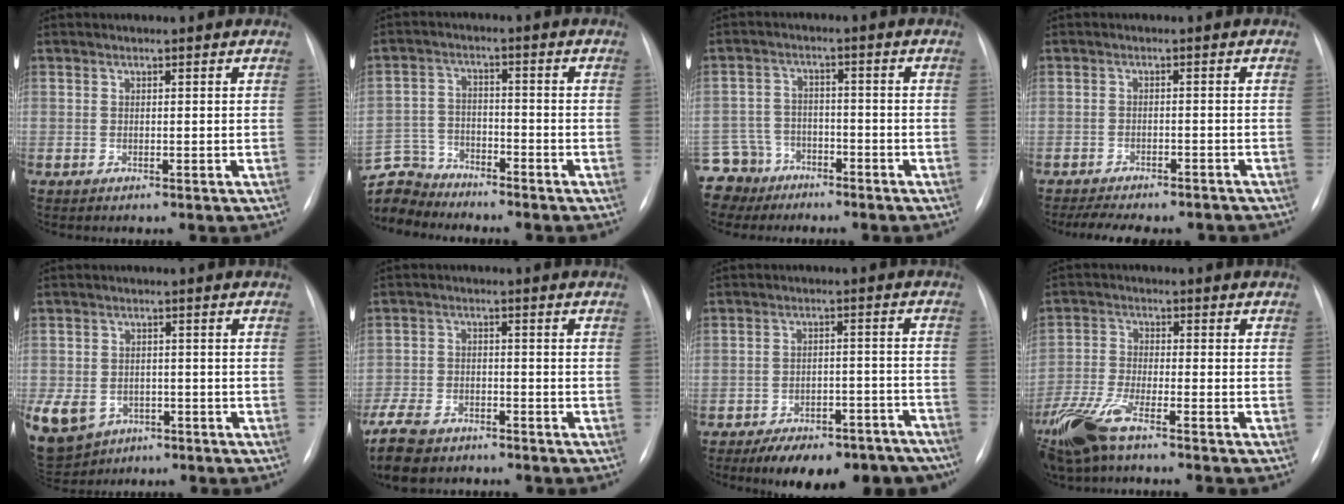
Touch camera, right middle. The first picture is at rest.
{"total": 9.4, "force": [-8.9, 3.1, 0.0], "torque": [-0.016, 0.014, -0.173]}
{"total": 8.2, "force": [-6.3, 5.3, 0.1], "torque": [-0.018, 0.008, -0.111]}
{"total": 11.4, "force": [-10.0, 3.2, 4.4], "torque": [-0.074, 0.004, -0.126]}
{"total": 21.9, "force": [-9.5, 17.5, 9.1], "torque": [-0.323, -0.013, -0.135]}
{"total": 10.7, "force": [-8.0, 5.3, 4.8], "torque": [-0.110, -0.015, -0.137]}
{"total": 17.9, "force": [-14.5, 6.9, 8.0], "torque": [-0.088, 0.026, -0.187]}
{"total": 9.7, "force": [-7.0, 1.6, 6.5], "torque": [-0.146, -0.021, -0.139]}